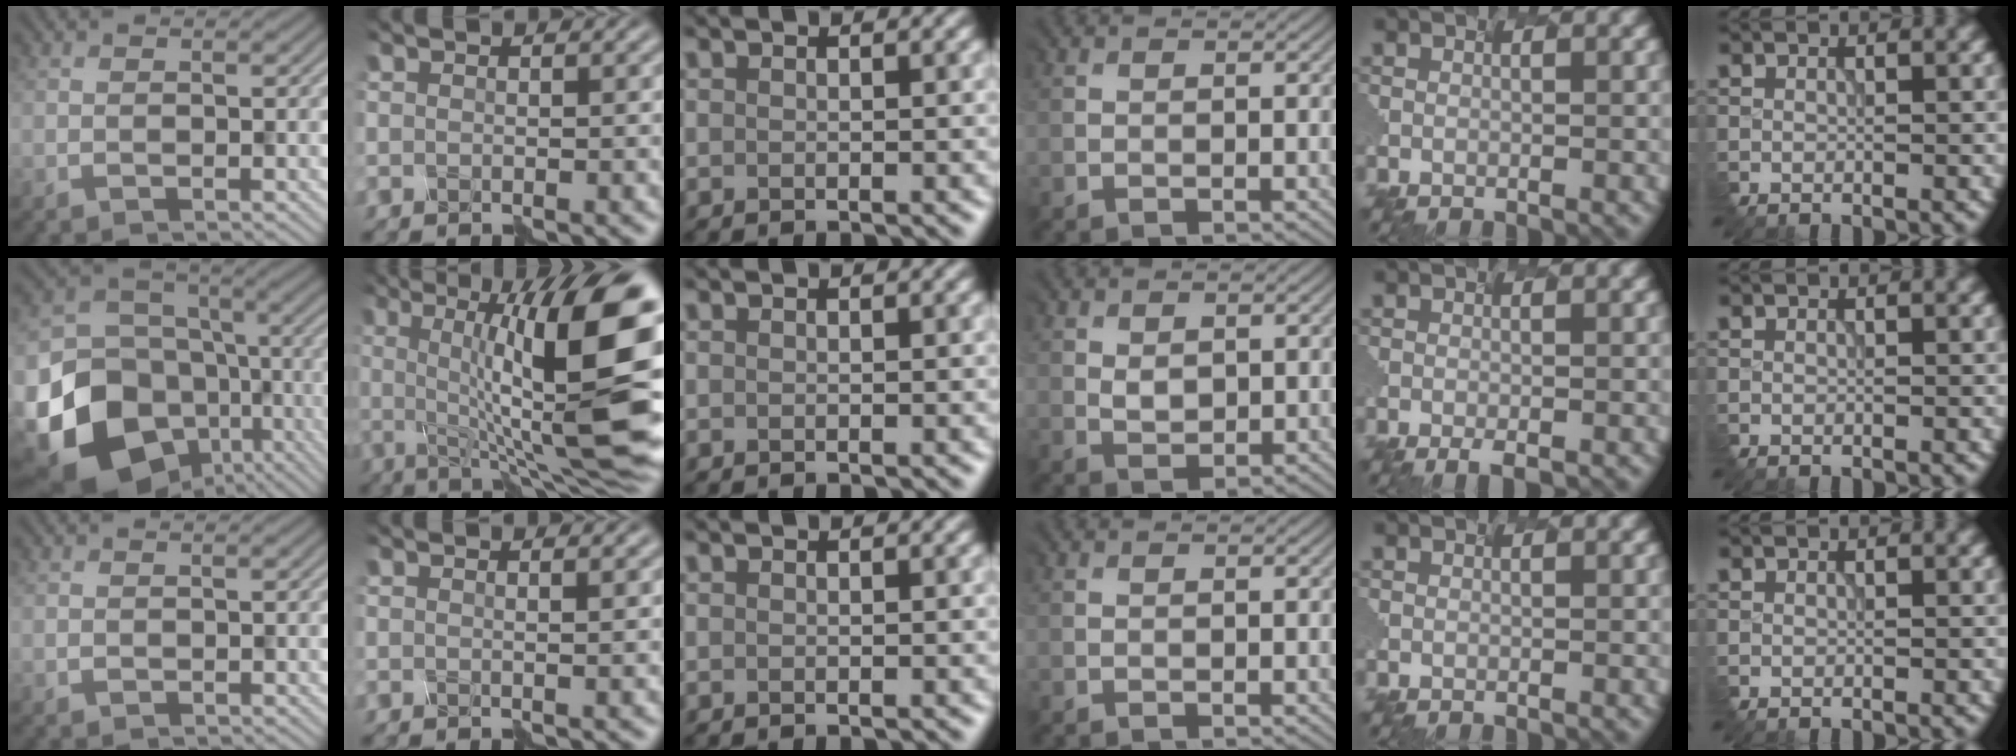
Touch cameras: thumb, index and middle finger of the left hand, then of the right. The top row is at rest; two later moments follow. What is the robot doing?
{"motion": "disassemble", "object": "puzzle pieces"}